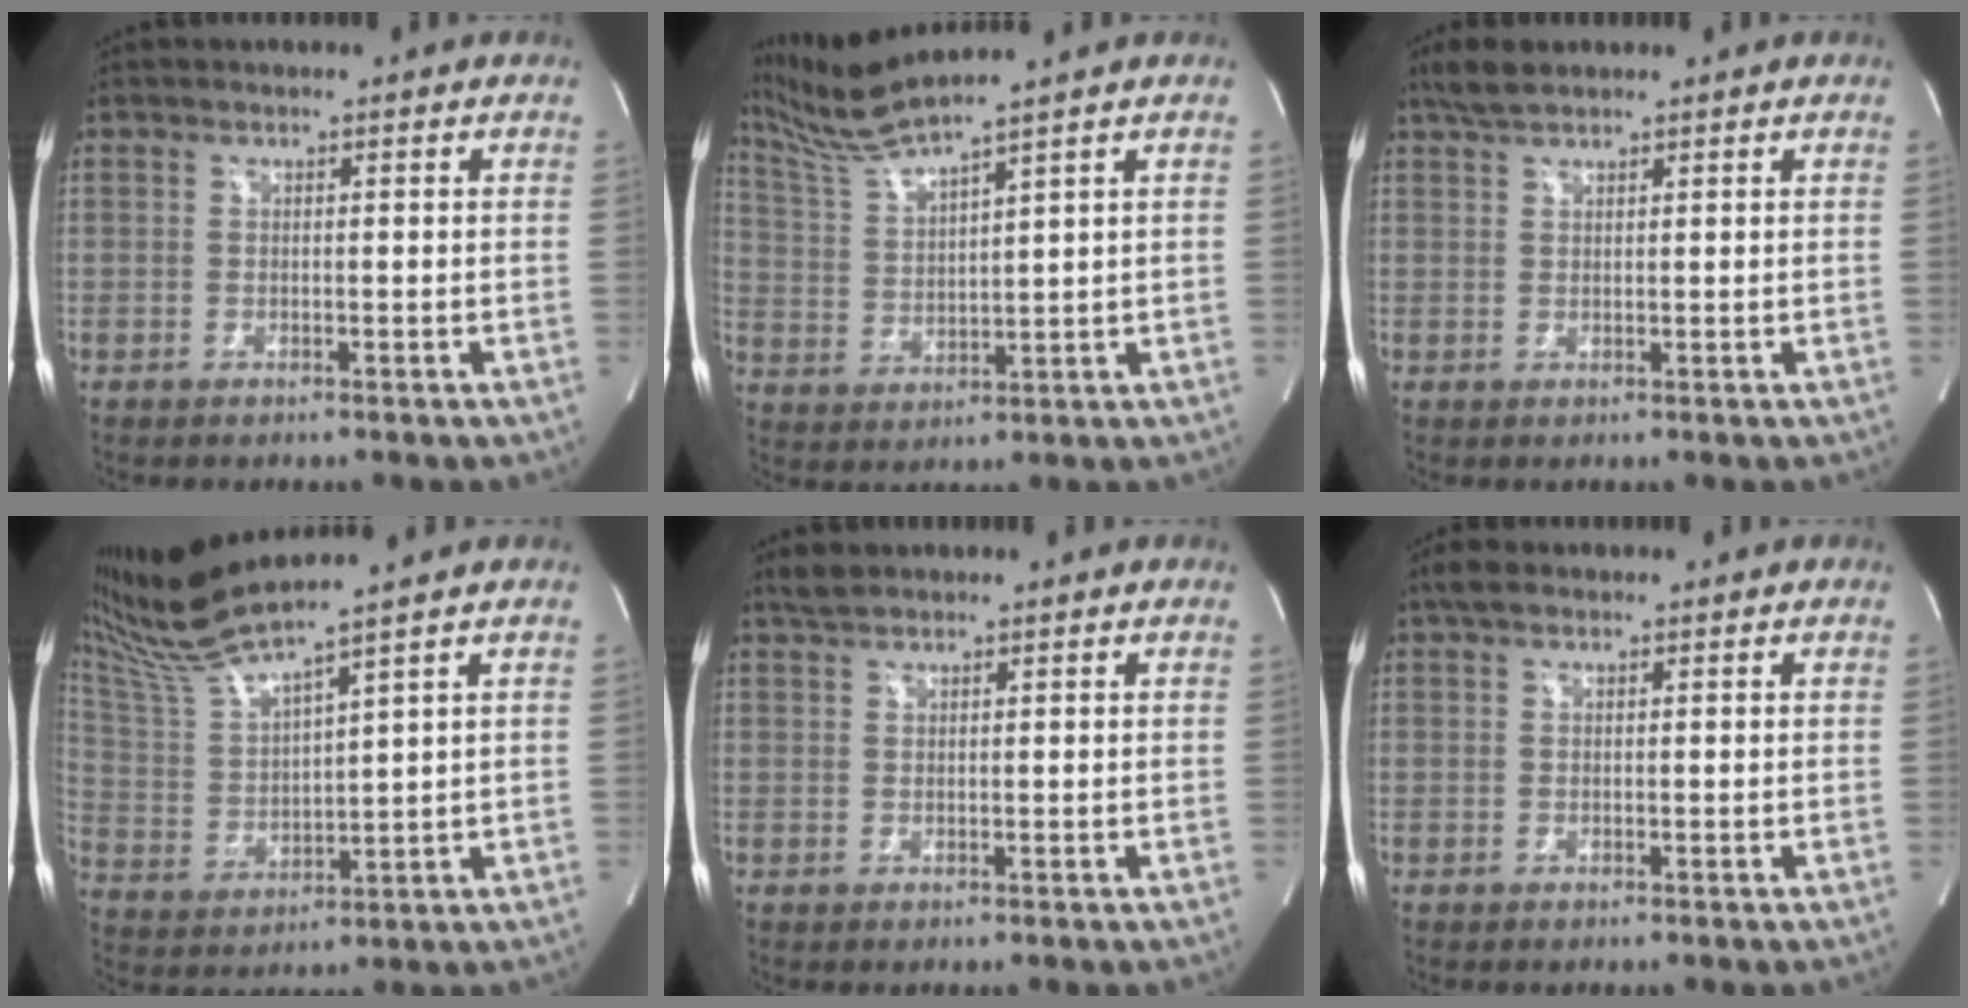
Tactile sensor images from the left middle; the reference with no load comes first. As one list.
[{"total": 8.0, "force": [7.2, -2.0, 3.0], "torque": [-0.076, 0.002, 0.151]}, {"total": 3.0, "force": [2.5, 0.7, 1.4], "torque": [-0.038, 0.012, 0.052]}, {"total": 10.1, "force": [9.0, -2.4, 3.8], "torque": [-0.095, -0.002, 0.191]}, {"total": 1.6, "force": [1.5, 0.3, 0.6], "torque": [-0.018, 0.011, 0.033]}, {"total": 1.8, "force": [1.2, 0.9, 1.1], "torque": [-0.026, 0.023, 0.022]}]